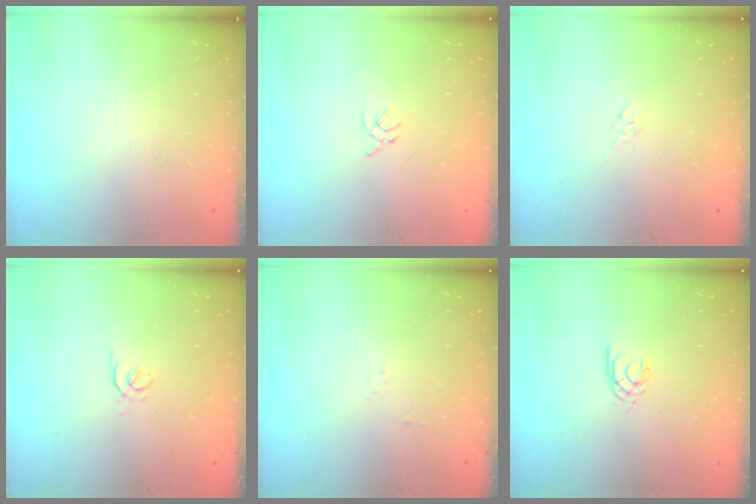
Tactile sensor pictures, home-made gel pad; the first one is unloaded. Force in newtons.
{"total": 2.3, "press": 2.2, "slide": 0.6}
{"total": 2.7, "press": 2.5, "slide": 0.9}
{"total": 1.6, "press": 1.5, "slide": 0.5}
{"total": 2.7, "press": 2.7, "slide": 0.3}
{"total": 1.7, "press": 1.7, "slide": 0.3}